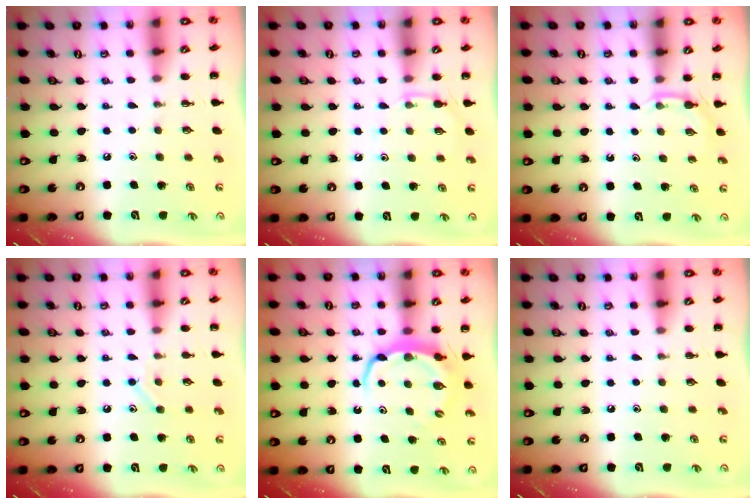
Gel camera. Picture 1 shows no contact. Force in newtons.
{"total": 3.7, "press": 3.4, "slide": 1.4}
{"total": 3.5, "press": 3.3, "slide": 1.2}
{"total": 7.9, "press": 7.8, "slide": 1.4}
{"total": 5.9, "press": 5.9, "slide": 0.5}
{"total": 0.0}